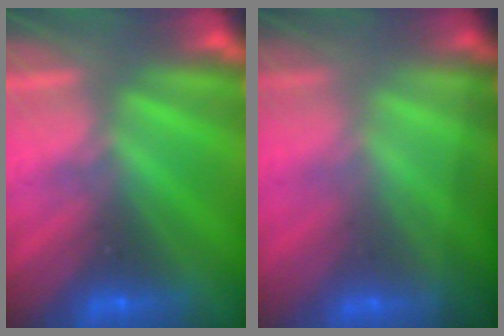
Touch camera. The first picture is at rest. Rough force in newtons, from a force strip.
{"total": 1.5}